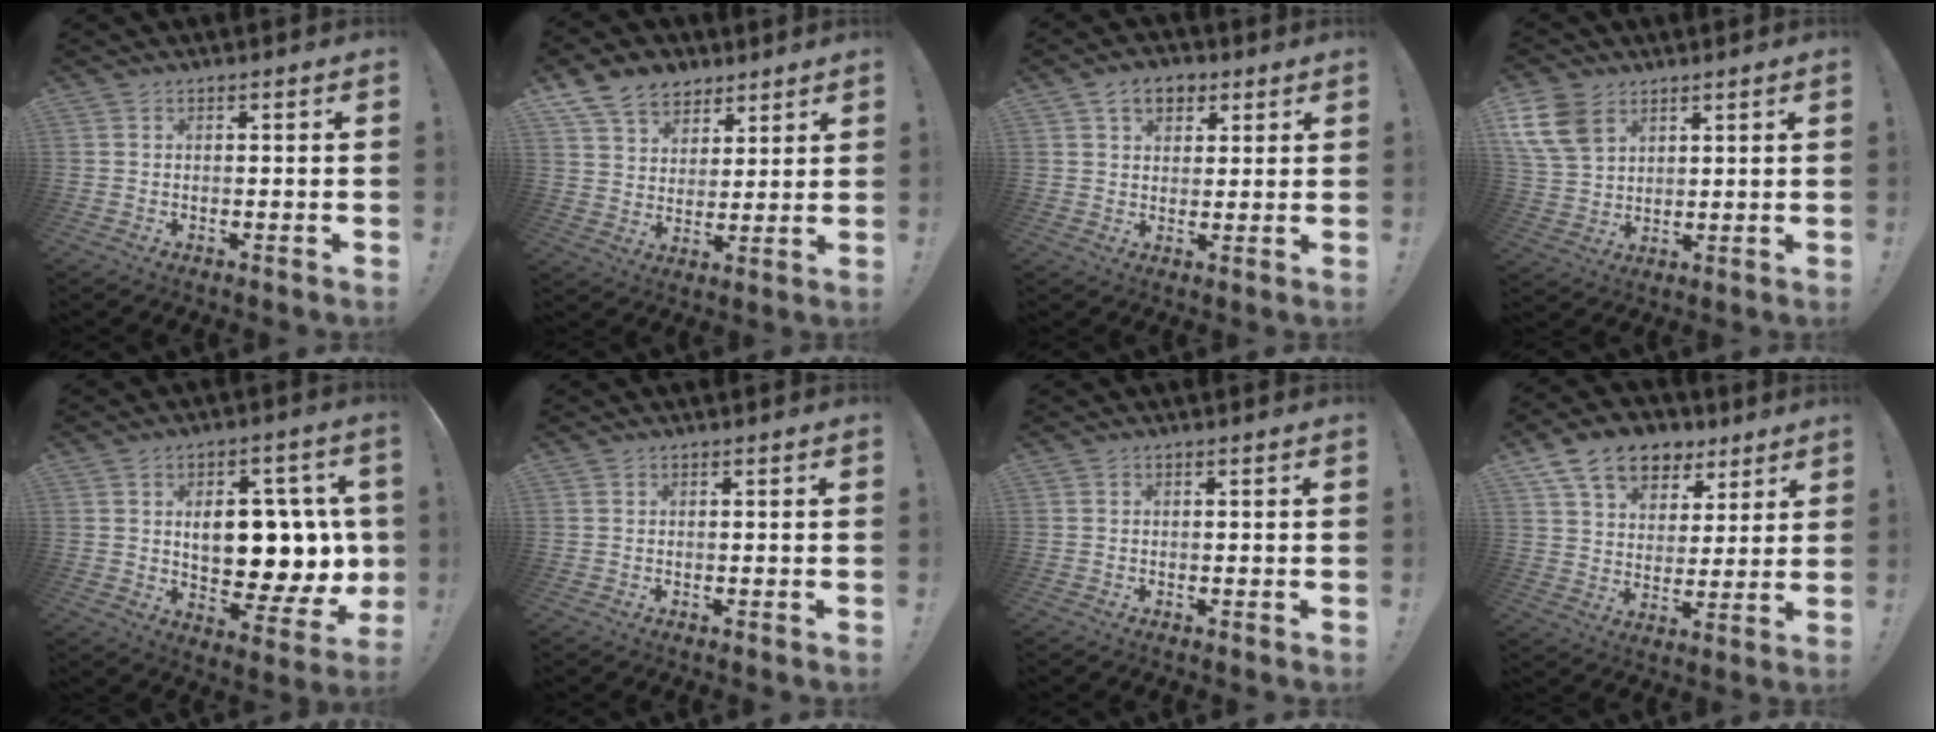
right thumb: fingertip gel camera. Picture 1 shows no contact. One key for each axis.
{"total": 11.7, "fx": 7.9, "fy": 8.0, "fz": 3.4, "tx": -0.058, "ty": -0.053, "tz": 0.155}
{"total": 7.3, "fx": 3.6, "fy": 5.2, "fz": 3.6, "tx": -0.047, "ty": -0.007, "tz": 0.067}
{"total": 12.1, "fx": 6.3, "fy": 8.3, "fz": 6.1, "tx": -0.122, "ty": -0.025, "tz": 0.128}
{"total": 14.7, "fx": 1.8, "fy": 8.5, "fz": 11.9, "tx": -0.163, "ty": -0.010, "tz": 0.037}
{"total": 0.0}
{"total": 0.0}
{"total": 15.0, "fx": 9.2, "fy": 9.9, "fz": 6.5, "tx": -0.100, "ty": -0.053, "tz": 0.171}